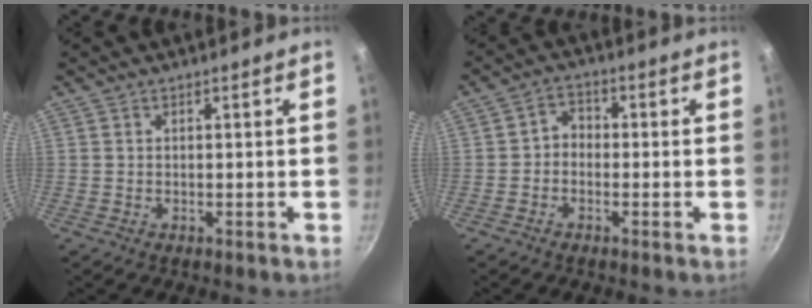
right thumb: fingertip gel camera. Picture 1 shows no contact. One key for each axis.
{"total": 3.3, "fx": -0.9, "fy": 2.7, "fz": 1.7, "tx": -0.014, "ty": 0.018, "tz": -0.027}